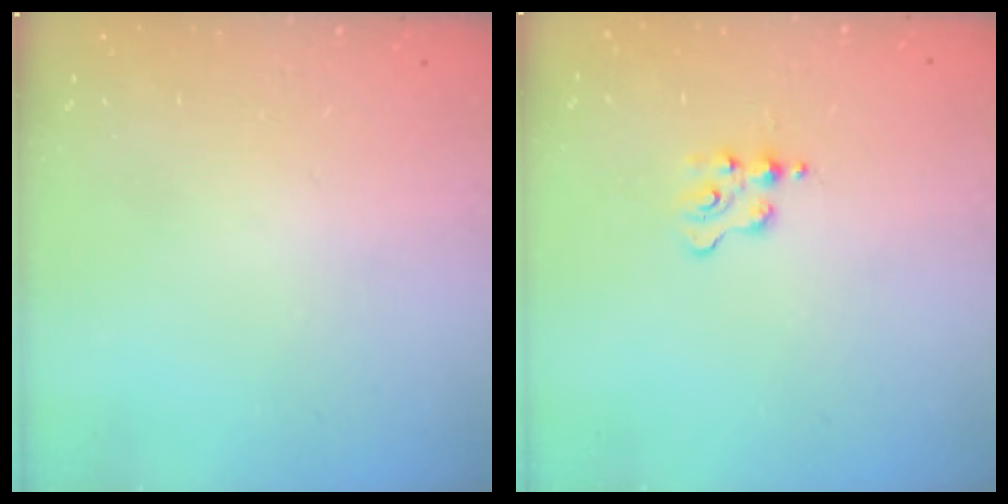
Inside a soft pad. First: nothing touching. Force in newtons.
{"total": 1.8, "press": 1.8, "slide": 0.3}